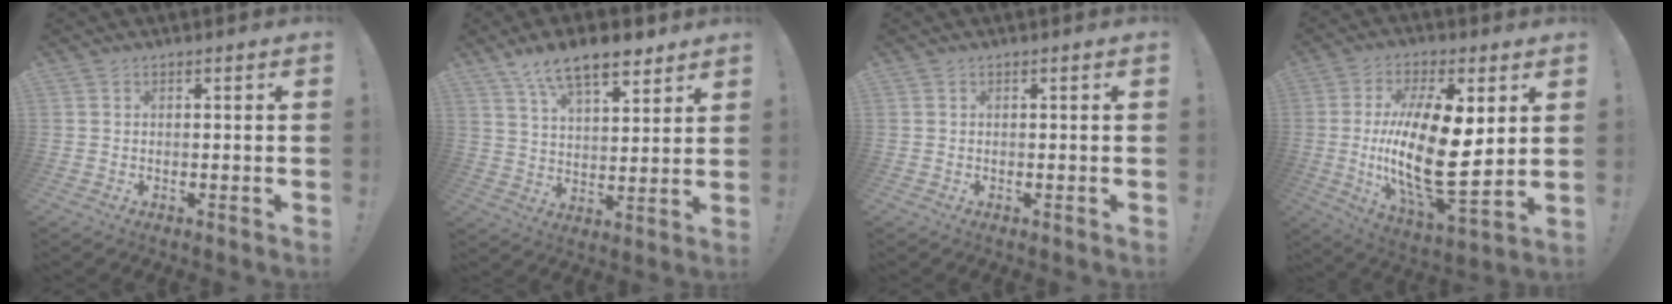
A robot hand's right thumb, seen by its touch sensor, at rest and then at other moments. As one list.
[{"total": 11.9, "force": [8.4, 4.8, 7.0], "torque": [-0.113, -0.042, 0.150]}, {"total": 0.0}, {"total": 22.9, "force": [1.4, 9.0, 21.0], "torque": [-0.393, -0.027, 0.025]}]